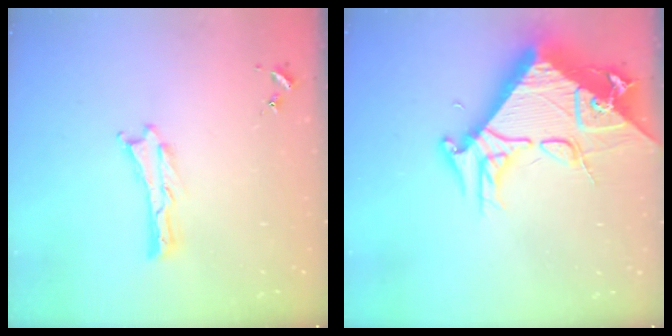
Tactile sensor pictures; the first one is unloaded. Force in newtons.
{"total": 17.0, "press": 16.9, "slide": 1.6}